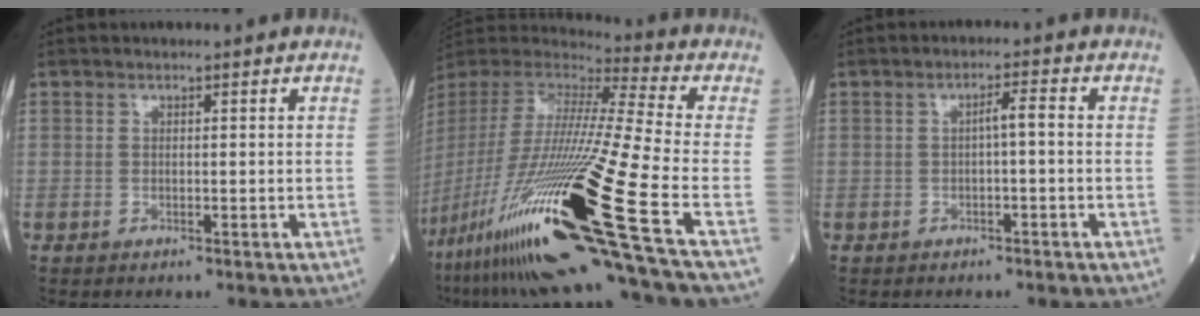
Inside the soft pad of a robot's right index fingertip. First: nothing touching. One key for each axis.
{"total": 34.7, "fx": -16.1, "fy": 1.1, "fz": 30.7, "tx": -0.616, "ty": -0.068, "tz": -0.307}
{"total": 2.2, "fx": -0.3, "fy": 0.2, "fz": 2.1, "tx": -0.031, "ty": 0.006, "tz": -0.006}